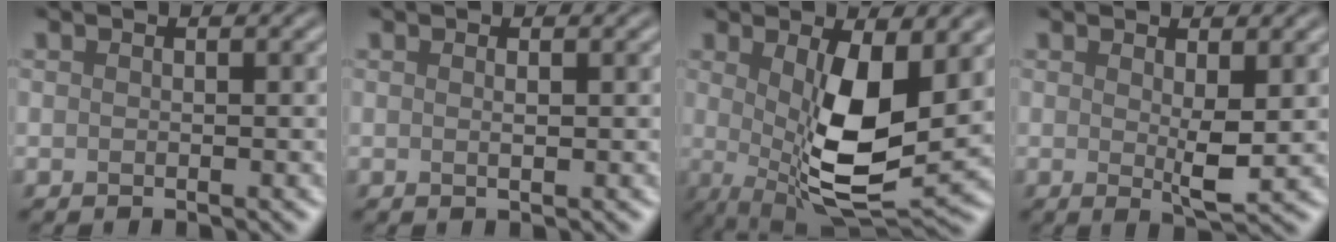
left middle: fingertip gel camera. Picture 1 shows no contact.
{"total": 0.7, "force": [0.2, 0.2, 0.7], "torque": [-0.008, -0.002, -0.001]}
{"total": 8.9, "force": [0.5, 3.0, 8.4], "torque": [-0.153, -0.021, 0.014]}
{"total": 2.5, "force": [0.4, 0.3, 2.5], "torque": [-0.048, -0.013, 0.010]}